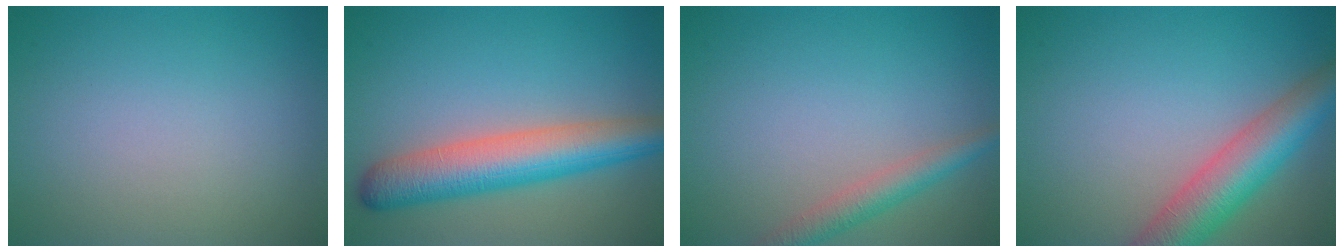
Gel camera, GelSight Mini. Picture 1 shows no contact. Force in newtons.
{"total": 7.0, "press": 7.0, "slide": 0.2}
{"total": 2.7, "press": 2.7, "slide": 0.1}
{"total": 6.5, "press": 6.5, "slide": 0.5}